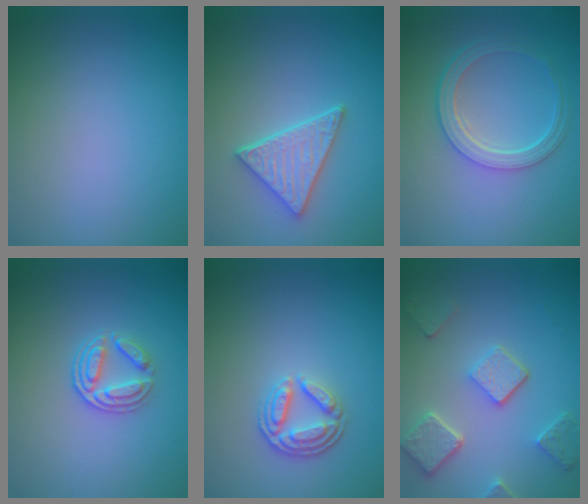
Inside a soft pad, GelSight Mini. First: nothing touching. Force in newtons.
{"total": 3.7, "press": 3.3, "slide": 1.7}
{"total": 4.3, "press": 3.2, "slide": 2.9}
{"total": 2.6, "press": 2.1, "slide": 1.6}
{"total": 3.4, "press": 2.7, "slide": 2.0}
{"total": 5.0, "press": 3.9, "slide": 3.2}